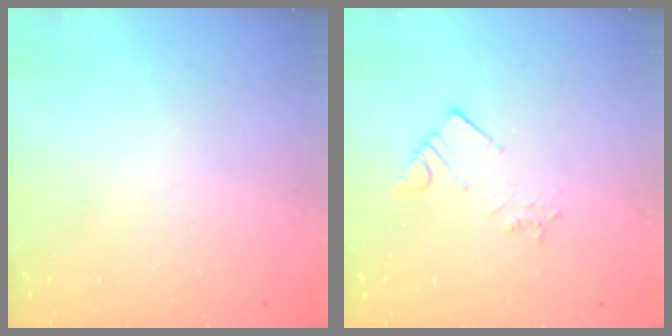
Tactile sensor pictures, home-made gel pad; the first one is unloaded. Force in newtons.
{"total": 2.8, "press": 2.7, "slide": 0.5}